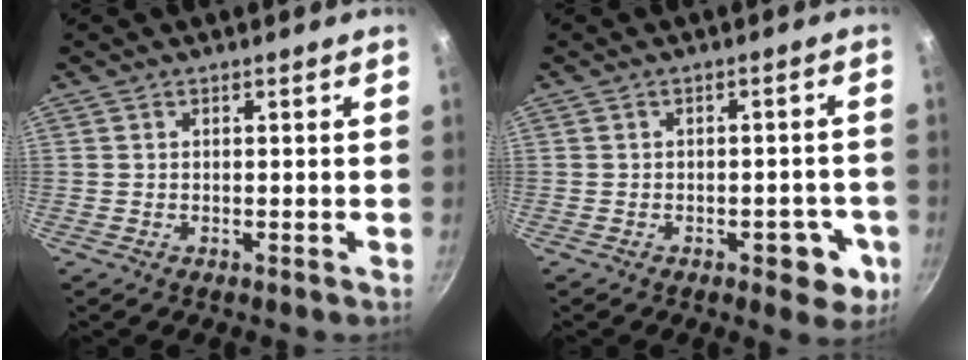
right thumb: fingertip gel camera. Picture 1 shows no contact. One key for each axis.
{"total": 6.2, "fx": -2.8, "fy": 3.0, "fz": 4.6, "tx": -0.031, "ty": 0.018, "tz": -0.031}